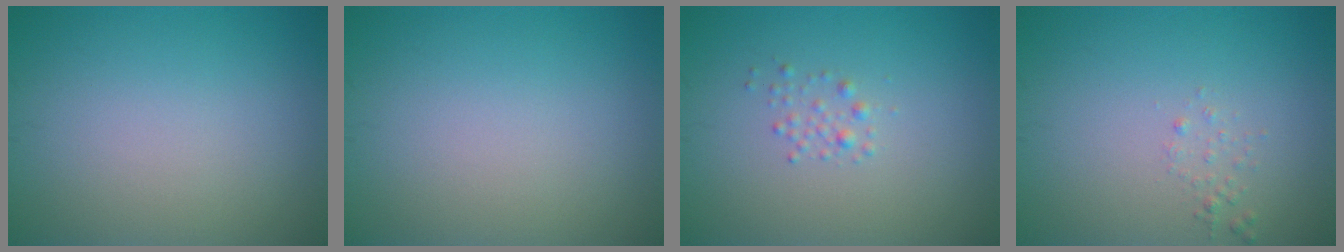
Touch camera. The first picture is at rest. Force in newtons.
{"total": 0.0}
{"total": 1.1, "press": 1.1, "slide": 0.1}
{"total": 0.8, "press": 0.8, "slide": 0.1}